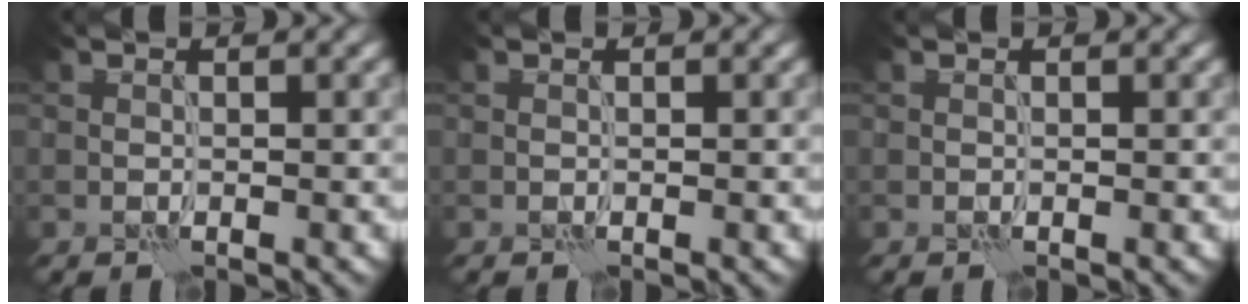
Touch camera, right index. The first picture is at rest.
{"total": 0.0}
{"total": 0.0}